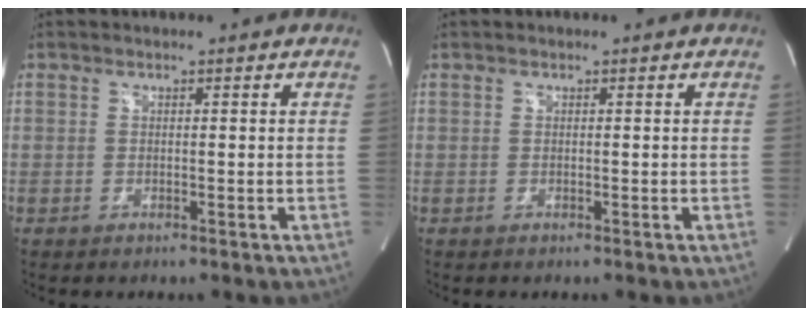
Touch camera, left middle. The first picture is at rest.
{"total": 0.0}